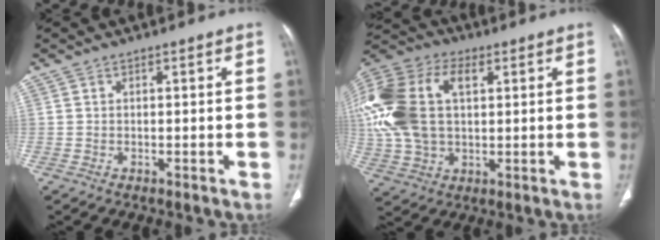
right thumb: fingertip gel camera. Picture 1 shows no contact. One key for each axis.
{"total": 22.2, "fx": 4.6, "fy": 14.0, "fz": 16.6, "tx": -0.382, "ty": 0.023, "tz": 0.084}